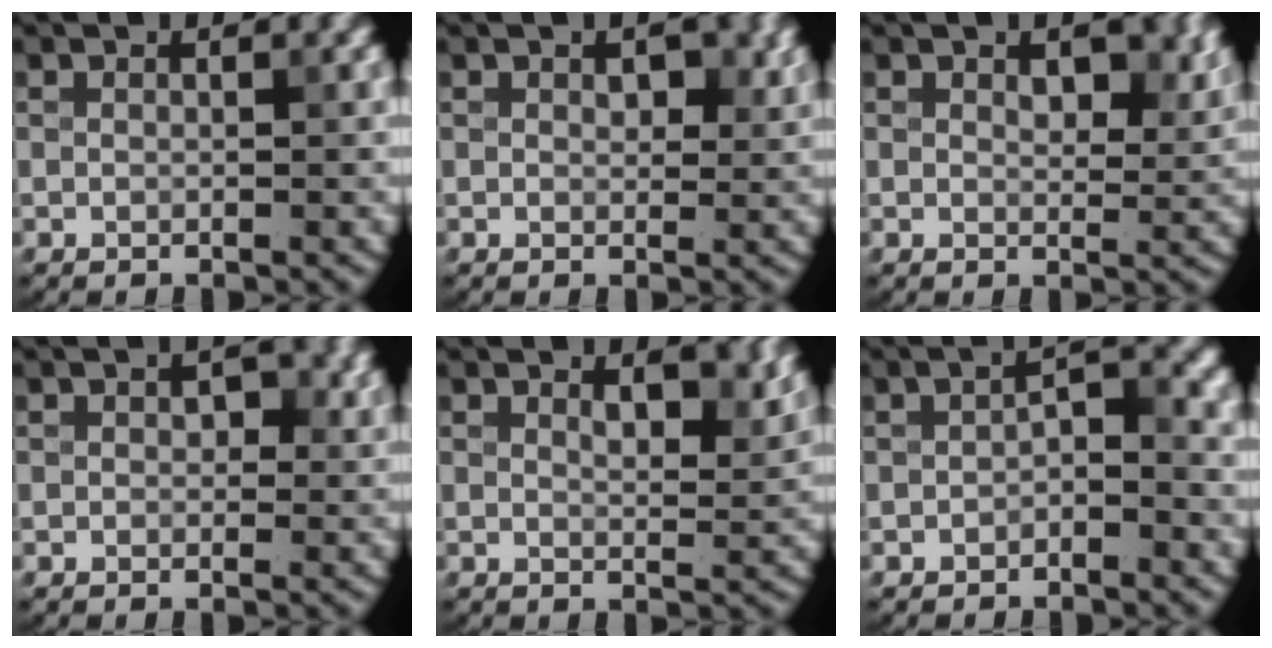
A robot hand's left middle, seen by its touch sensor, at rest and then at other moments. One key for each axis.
{"total": 2.0, "fx": 0.8, "fy": 1.2, "fz": 1.4, "tx": -0.015, "ty": -0.005, "tz": 0.015}
{"total": 3.0, "fx": 1.4, "fy": 1.7, "fz": 2.1, "tx": -0.030, "ty": -0.006, "tz": 0.023}
{"total": 1.8, "fx": 0.4, "fy": 1.2, "fz": 1.3, "tx": -0.014, "ty": -0.003, "tz": 0.004}
{"total": 2.8, "fx": 1.6, "fy": 1.1, "fz": 2.0, "tx": -0.028, "ty": -0.005, "tz": 0.027}
{"total": 2.1, "fx": -0.8, "fy": 1.0, "fz": 1.7, "tx": -0.027, "ty": 0.010, "tz": -0.016}